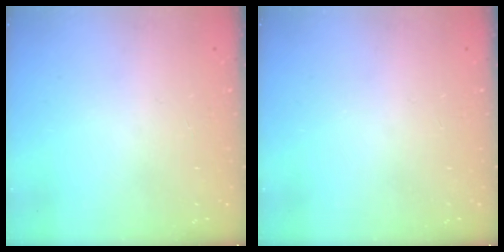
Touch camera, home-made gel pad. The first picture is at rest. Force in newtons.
{"total": 0.0}